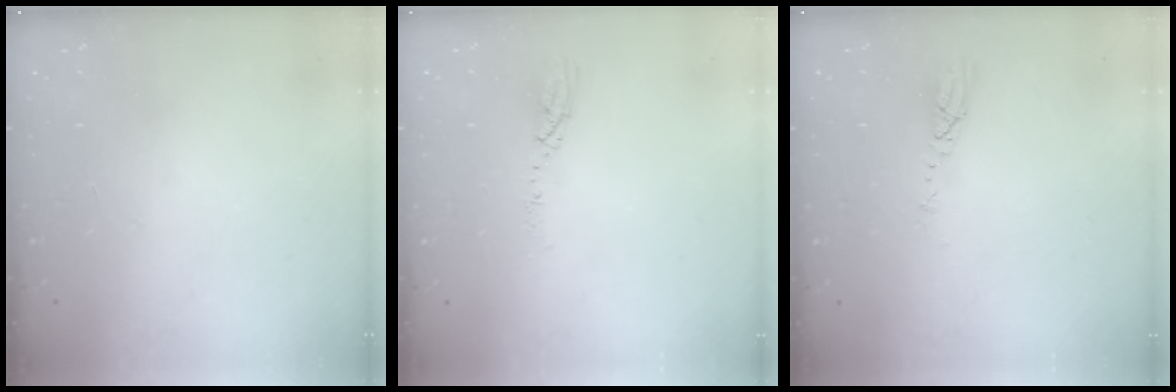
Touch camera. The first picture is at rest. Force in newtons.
{"total": 3.8, "press": 3.8, "slide": 0.2}
{"total": 3.7, "press": 3.7, "slide": 0.4}